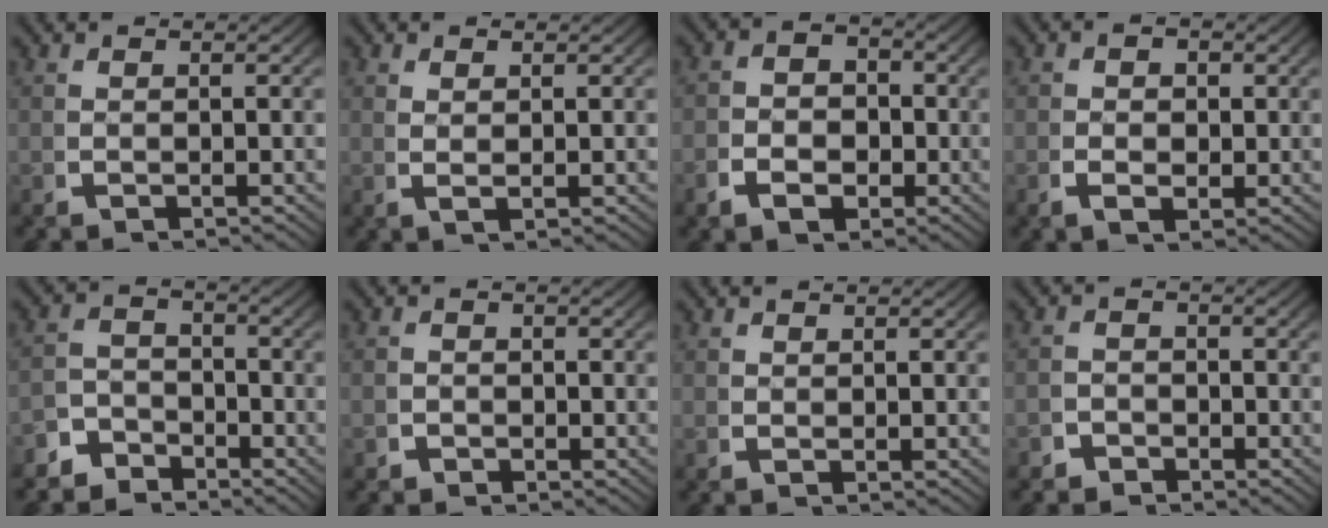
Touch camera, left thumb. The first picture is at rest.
{"total": 1.1, "force": [0.8, -0.1, 0.8], "torque": [-0.022, -0.005, 0.021]}
{"total": 4.2, "force": [-0.8, 3.3, 2.5], "torque": [-0.038, -0.010, -0.013]}
{"total": 2.4, "force": [-0.1, 1.7, 1.7], "torque": [-0.029, -0.010, 0.003]}
{"total": 4.0, "force": [-3.3, 2.2, 0.6], "torque": [0.006, -0.016, -0.058]}
{"total": 1.1, "force": [-0.8, 0.7, 0.0], "torque": [0.005, -0.008, -0.016]}
{"total": 0.5, "force": [0.5, -0.1, 0.0], "torque": [0.000, -0.002, 0.015]}
{"total": 2.1, "force": [-1.9, 1.0, 0.0], "torque": [0.006, -0.013, -0.033]}